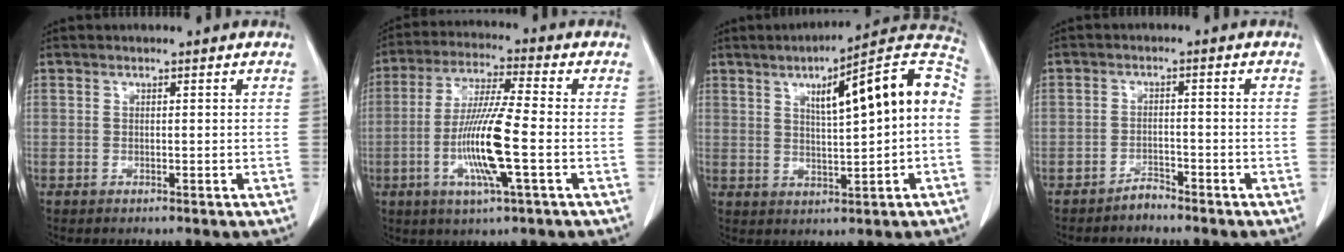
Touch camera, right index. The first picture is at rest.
{"total": 11.9, "force": [-2.9, 0.3, 11.5], "torque": [-0.231, -0.011, -0.059]}
{"total": 15.6, "force": [2.4, 2.2, 15.2], "torque": [-0.213, 0.039, 0.032]}
{"total": 2.0, "force": [-2.0, 0.5, 0.3], "torque": [0.000, 0.001, -0.033]}